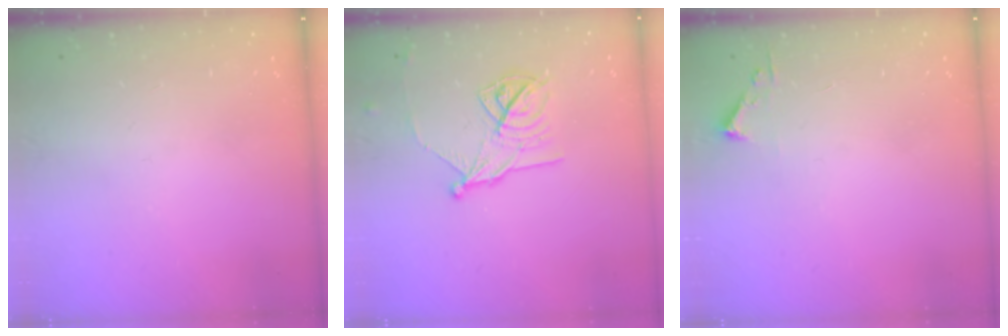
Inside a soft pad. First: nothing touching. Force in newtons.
{"total": 12.9, "press": 12.9, "slide": 0.2}
{"total": 2.4, "press": 2.4, "slide": 0.3}